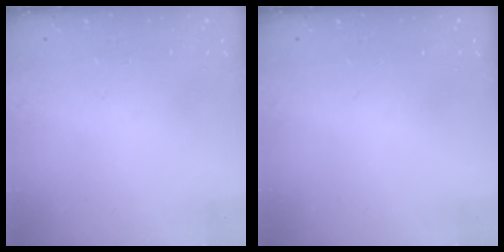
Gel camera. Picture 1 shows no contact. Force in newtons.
{"total": 0.0}